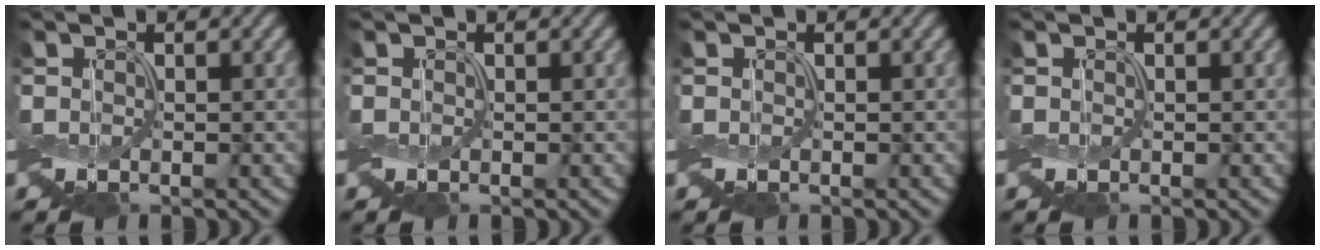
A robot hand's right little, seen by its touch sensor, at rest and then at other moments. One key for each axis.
{"total": 0.0}
{"total": 0.0}
{"total": 0.0}